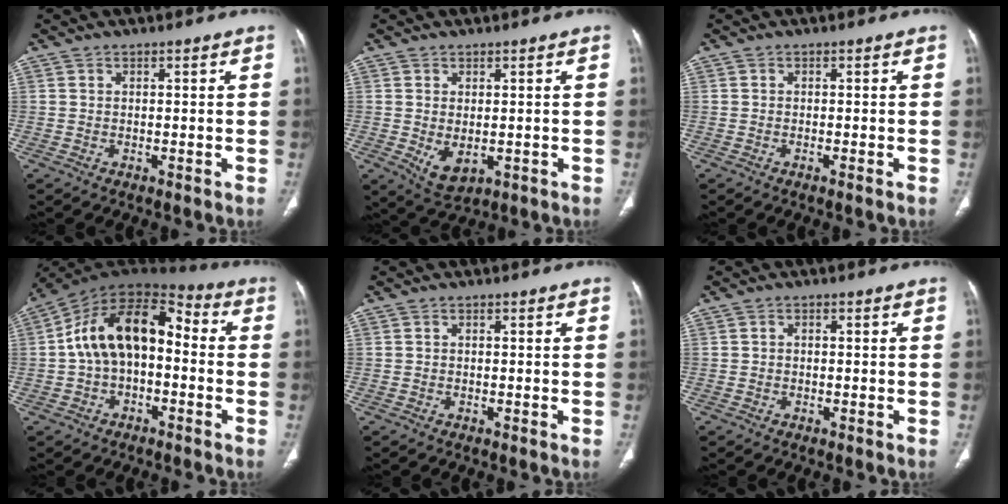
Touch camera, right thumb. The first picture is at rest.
{"total": 5.1, "force": [-0.8, 3.0, 4.0], "torque": [-0.066, -0.010, 0.003]}
{"total": 0.7, "force": [-0.4, 0.0, 0.6], "torque": [-0.014, -0.001, -0.007]}
{"total": 15.7, "force": [-0.4, 9.6, 12.4], "torque": [-0.188, 0.056, -0.019]}
{"total": 0.0}
{"total": 0.7, "force": [-0.1, 0.6, 0.4], "torque": [-0.002, 0.003, -0.005]}